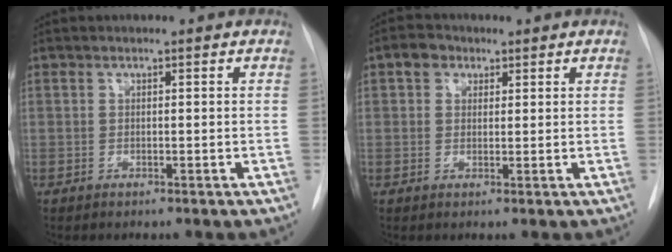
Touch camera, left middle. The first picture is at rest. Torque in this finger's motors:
{"motor_torque": [0.12, -0.12, -0.04, 0.02]}